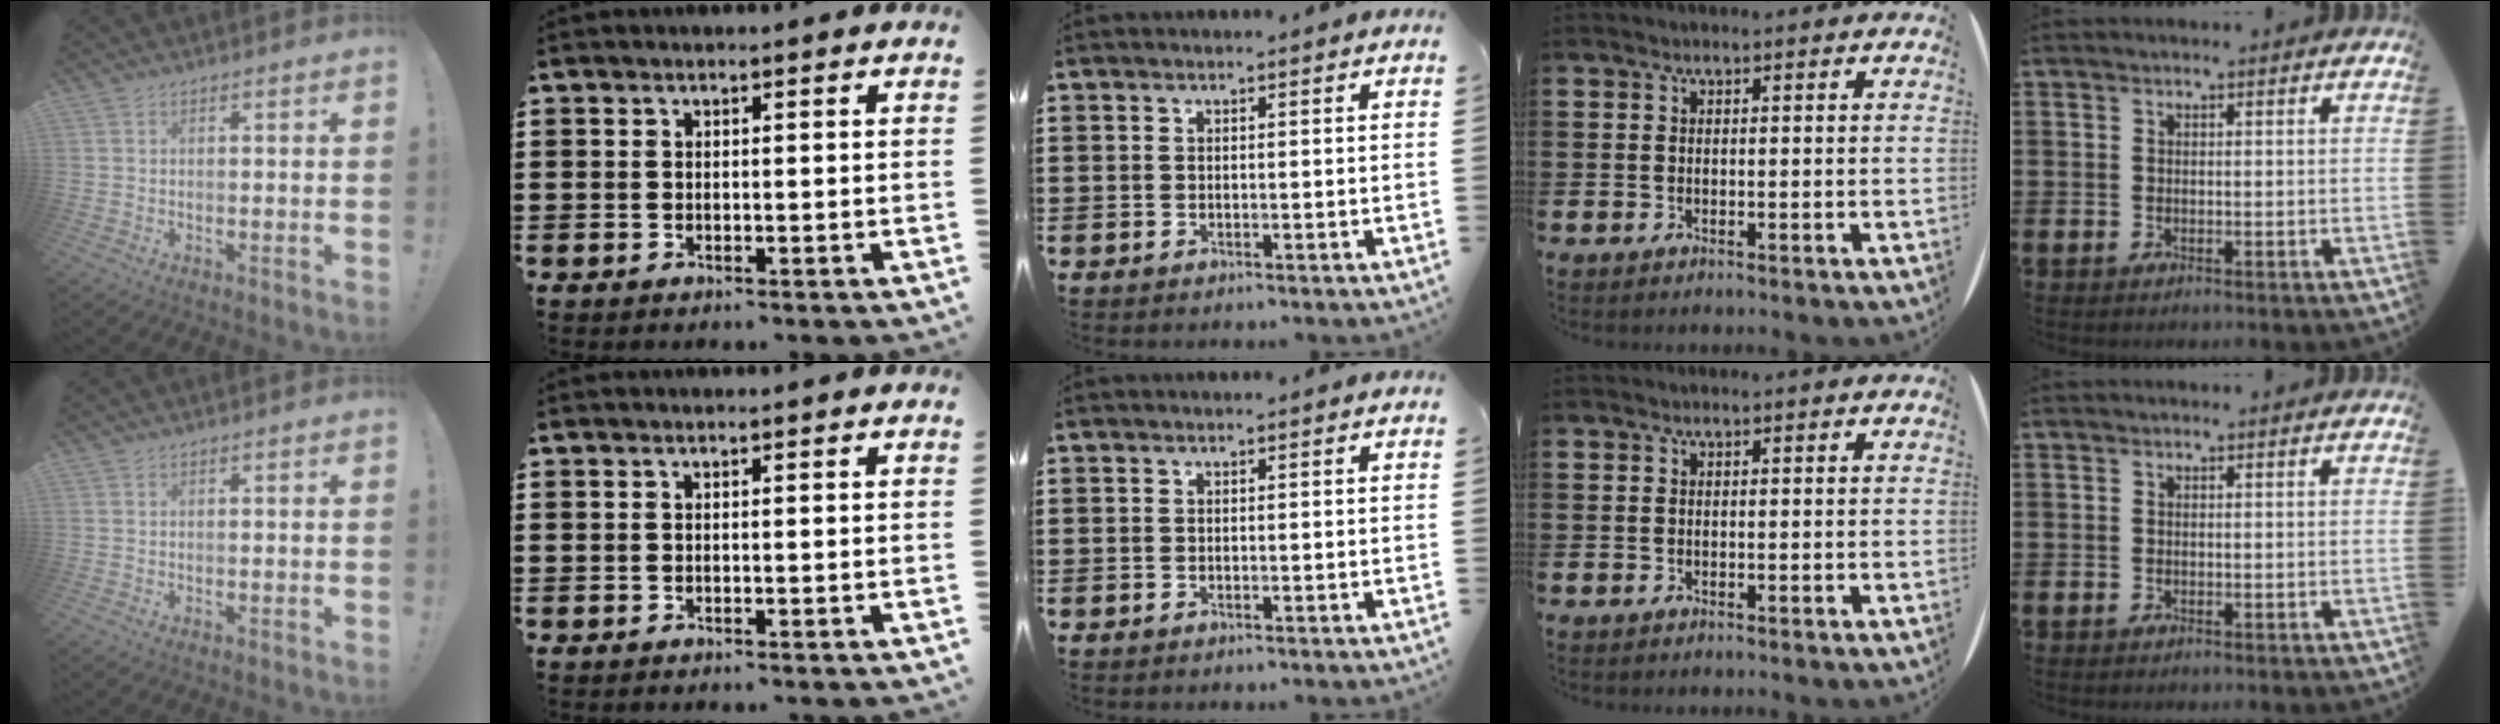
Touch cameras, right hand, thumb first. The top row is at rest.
{}